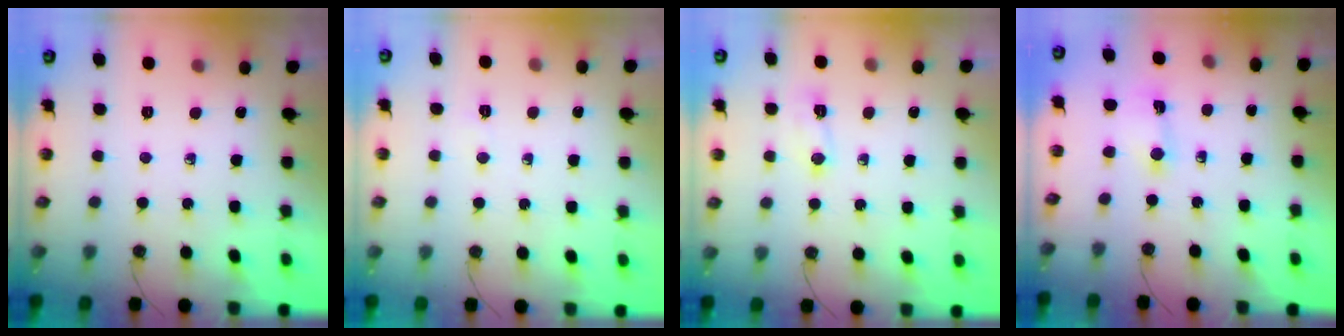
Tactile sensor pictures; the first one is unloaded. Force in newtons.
{"total": 18.8, "press": 4.8, "slide": 18.1}
{"total": 3.9, "press": 3.8, "slide": 0.7}
{"total": 1.5, "press": 1.5, "slide": 0.1}